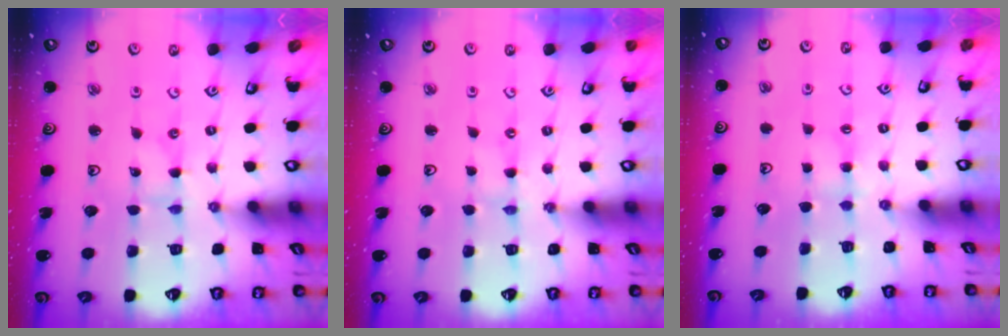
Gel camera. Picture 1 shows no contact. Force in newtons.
{"total": 0.0}
{"total": 2.7, "press": 2.7, "slide": 0.5}